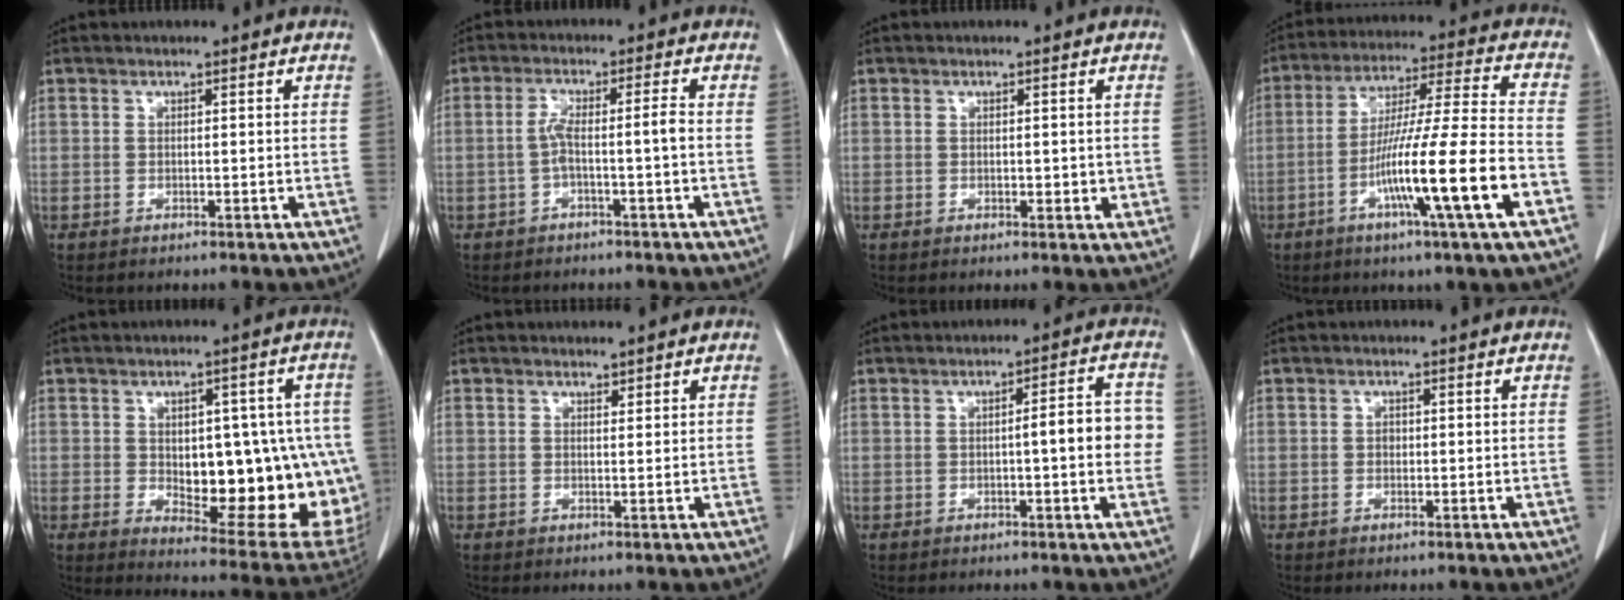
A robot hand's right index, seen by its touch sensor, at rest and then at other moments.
{"total": 3.9, "force": [-1.2, -0.1, 3.7], "torque": [-0.074, 0.019, -0.019]}
{"total": 1.6, "force": [0.0, 1.0, 1.2], "torque": [-0.010, -0.001, 0.003]}
{"total": 16.4, "force": [-6.2, -1.0, 15.2], "torque": [-0.271, -0.012, -0.108]}
{"total": 19.9, "force": [-2.2, 8.6, 17.8], "torque": [-0.159, 0.017, 0.005]}
{"total": 0.8, "force": [0.7, 0.2, 0.2], "torque": [-0.006, -0.005, 0.012]}
{"total": 6.3, "force": [-0.3, 1.2, 6.2], "torque": [-0.078, 0.015, -0.006]}
{"total": 0.6, "force": [0.0, 0.5, 0.3], "torque": [-0.005, 0.002, -0.001]}